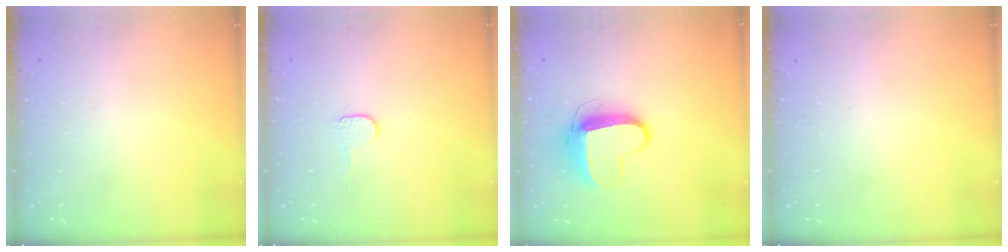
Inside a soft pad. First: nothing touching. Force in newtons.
{"total": 4.1, "press": 4.1, "slide": 0.4}
{"total": 10.7, "press": 10.6, "slide": 1.1}
{"total": 0.0}